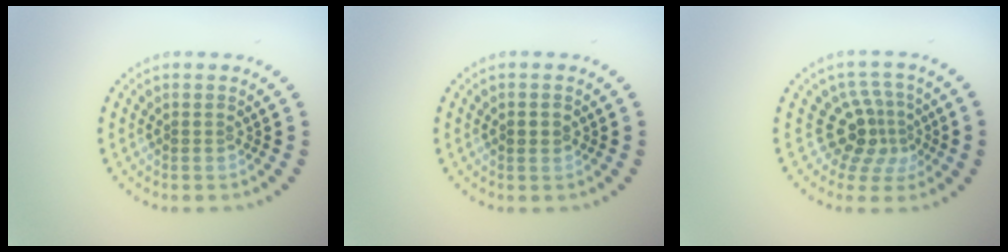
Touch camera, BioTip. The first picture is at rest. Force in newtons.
{"total": 1.5, "press": 1.5, "slide": 0.2}
{"total": 3.8, "press": 2.7, "slide": 2.8}